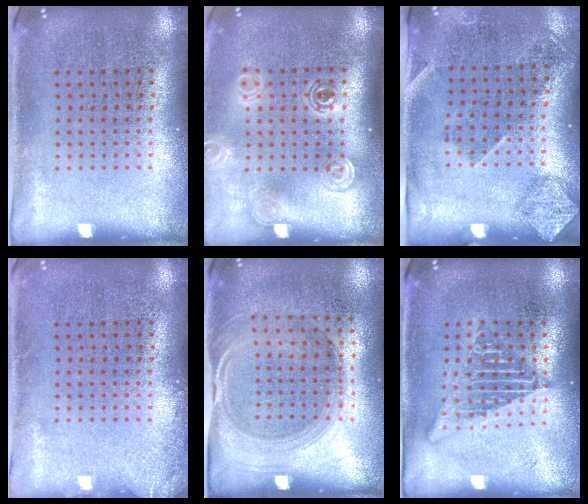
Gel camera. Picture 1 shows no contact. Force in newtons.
{"total": 1.9, "press": 1.4, "slide": 1.2}
{"total": 1.7, "press": 1.1, "slide": 1.3}
{"total": 1.1, "press": 1.0, "slide": 0.2}
{"total": 1.5, "press": 1.3, "slide": 0.8}
{"total": 2.5, "press": 2.5, "slide": 0.2}